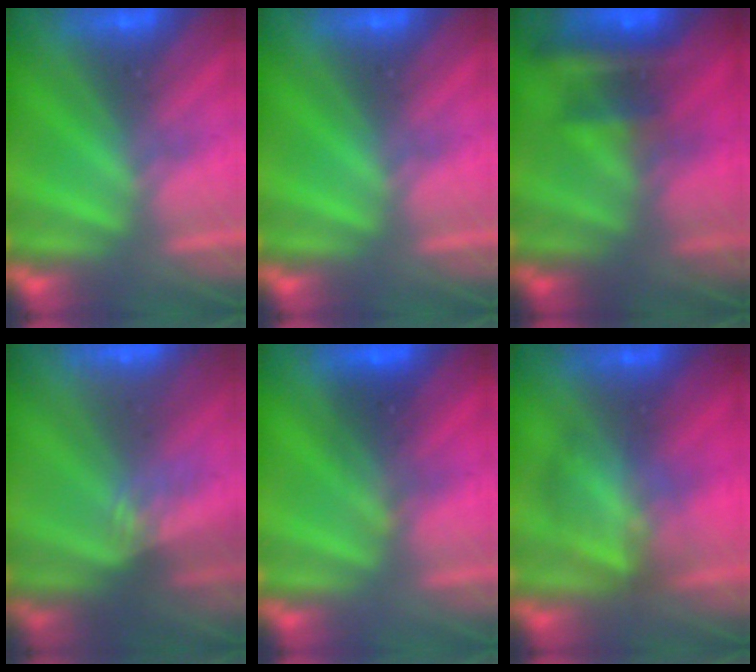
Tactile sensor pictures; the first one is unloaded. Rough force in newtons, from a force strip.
{"total": 0.0}
{"total": 10.3}
{"total": 3.0}
{"total": 2.8}
{"total": 2.8}